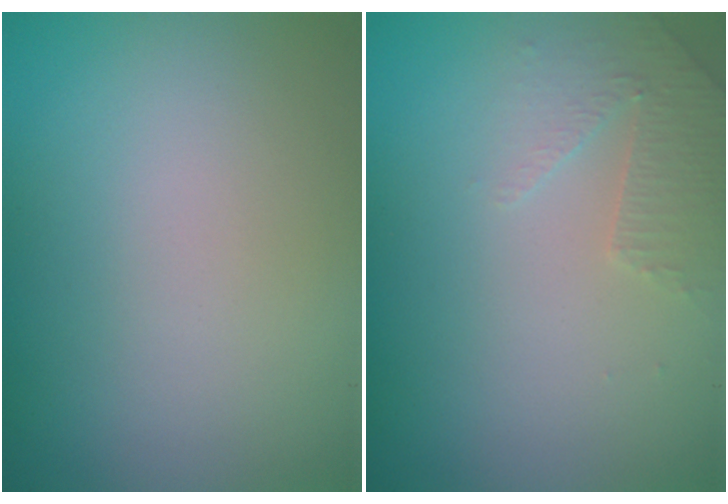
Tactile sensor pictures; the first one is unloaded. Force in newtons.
{"total": 1.9, "press": 1.8, "slide": 0.5}